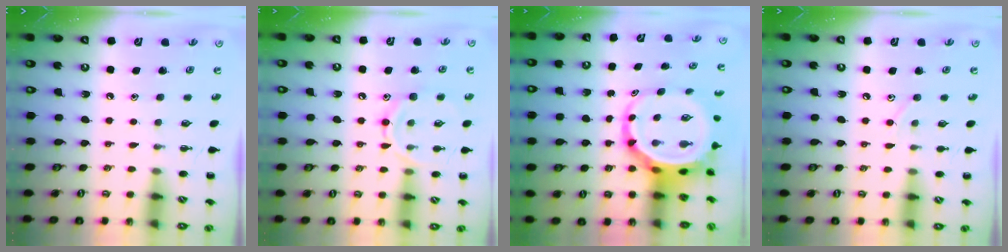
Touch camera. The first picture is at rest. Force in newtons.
{"total": 10.3, "press": 10.3, "slide": 0.9}
{"total": 8.1, "press": 7.8, "slide": 2.2}
{"total": 5.0, "press": 4.8, "slide": 1.4}